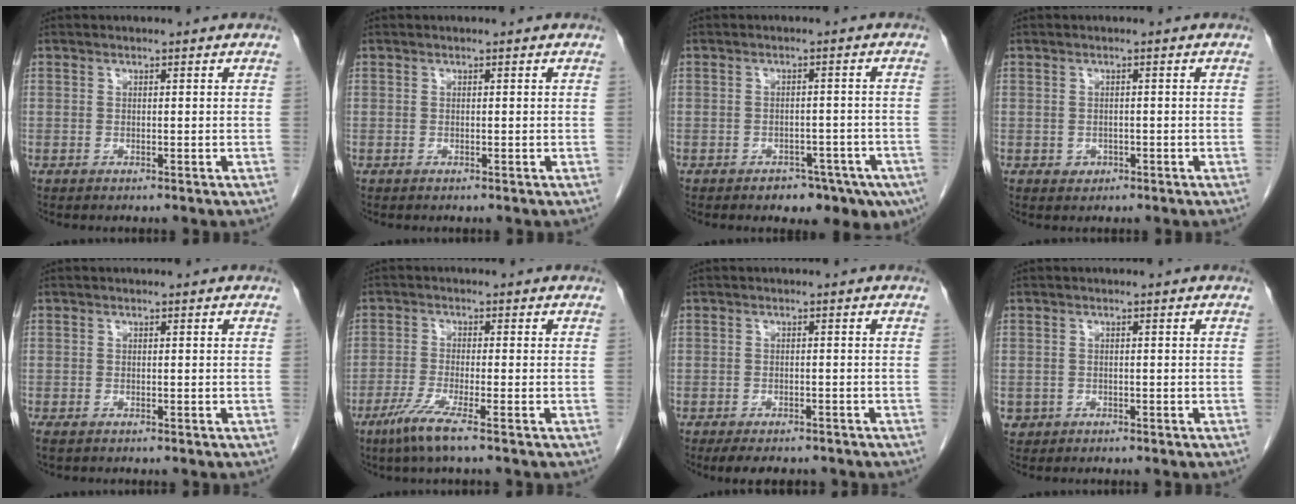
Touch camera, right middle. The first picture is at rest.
{"total": 0.0}
{"total": 8.4, "force": [-5.8, 4.2, 4.4], "torque": [-0.038, 0.007, -0.075]}
{"total": 1.2, "force": [-0.5, 1.1, 0.3], "torque": [-0.006, 0.003, -0.002]}
{"total": 1.5, "force": [-1.0, 0.7, 0.8], "torque": [-0.017, -0.004, -0.015]}
{"total": 5.1, "force": [-3.2, -0.4, 4.0], "torque": [-0.083, -0.017, -0.067]}
{"total": 6.7, "force": [-5.5, 2.6, 2.8], "torque": [-0.036, -0.006, -0.070]}
{"total": 1.4, "force": [-0.6, 1.3, 0.1], "torque": [-0.002, 0.006, -0.005]}